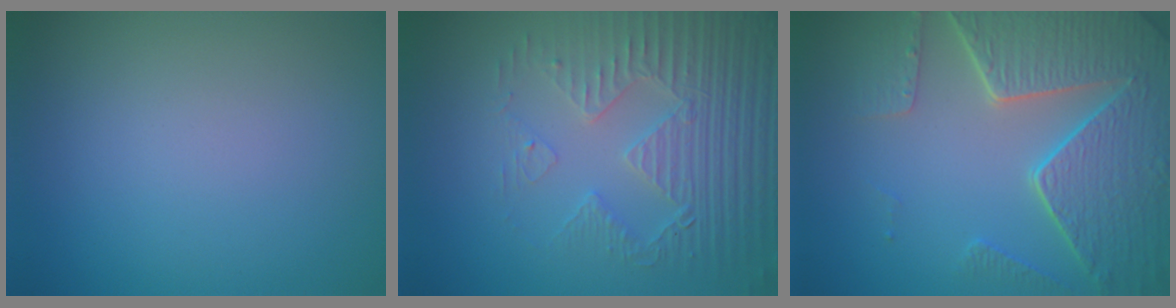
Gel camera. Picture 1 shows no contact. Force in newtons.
{"total": 4.6, "press": 4.4, "slide": 1.1}
{"total": 8.3, "press": 6.1, "slide": 5.6}